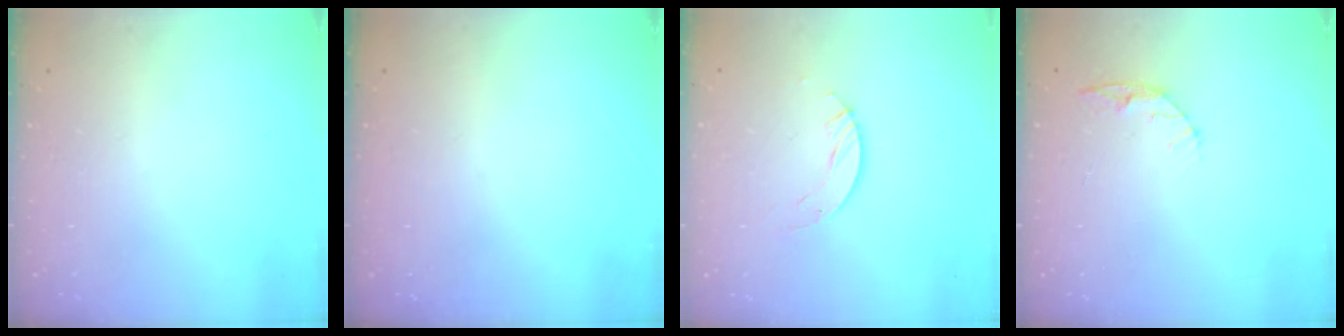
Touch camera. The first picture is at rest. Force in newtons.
{"total": 0.0}
{"total": 4.0, "press": 4.0, "slide": 0.3}
{"total": 5.0, "press": 5.0, "slide": 0.4}